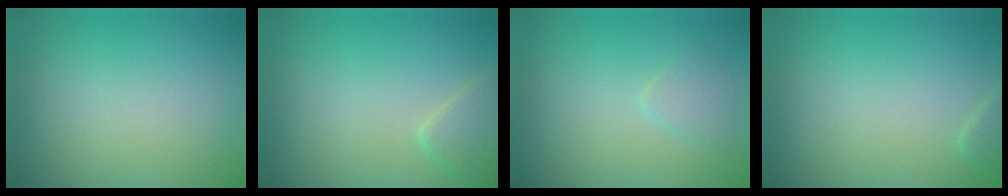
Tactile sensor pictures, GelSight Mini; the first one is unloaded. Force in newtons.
{"total": 2.1, "press": 2.1, "slide": 0.1}
{"total": 1.2, "press": 1.2, "slide": 0.1}
{"total": 0.8, "press": 0.8, "slide": 0.0}